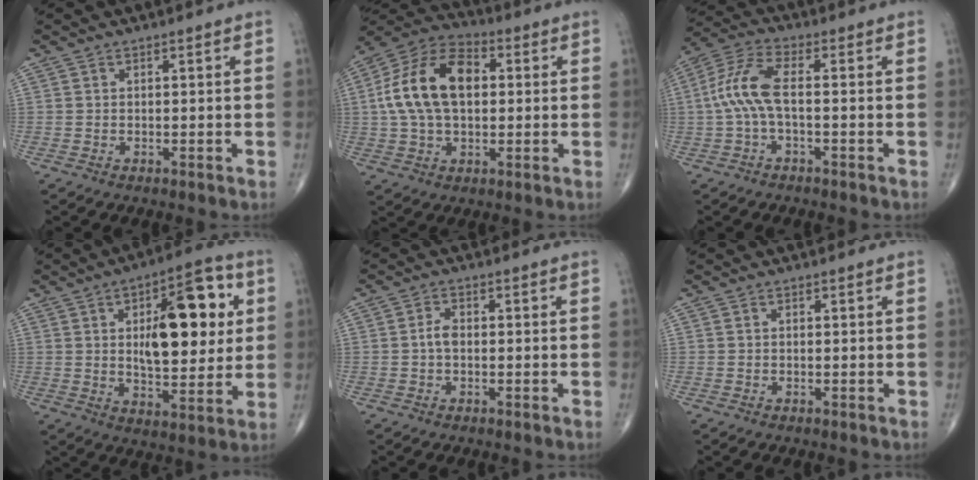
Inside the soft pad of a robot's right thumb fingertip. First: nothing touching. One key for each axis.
{"total": 16.7, "fx": 2.1, "fy": 10.1, "fz": 13.1, "tx": -0.238, "ty": 0.026, "tz": 0.030}
{"total": 8.6, "fx": -0.6, "fy": 3.1, "fz": 7.9, "tx": -0.191, "ty": 0.030, "tz": -0.017}
{"total": 18.9, "fx": 4.1, "fy": 8.6, "fz": 16.3, "tx": -0.190, "ty": -0.004, "tz": 0.058}
{"total": 2.3, "fx": -0.3, "fy": 1.4, "fz": 1.8, "tx": -0.033, "ty": 0.006, "tz": -0.010}
{"total": 0.0}